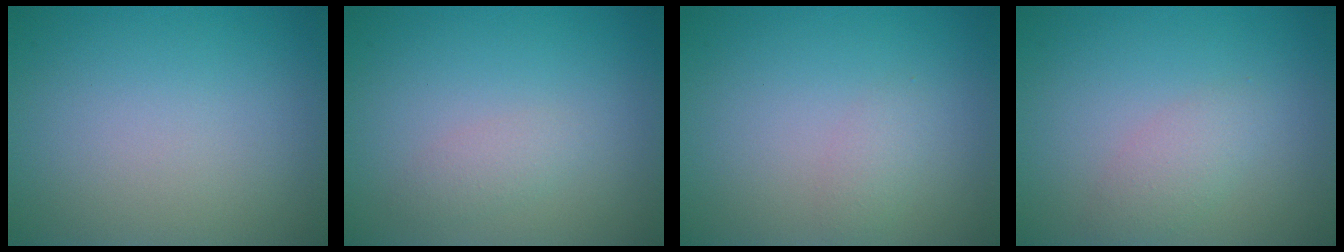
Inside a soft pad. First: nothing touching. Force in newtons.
{"total": 1.3, "press": 1.3, "slide": 0.0}
{"total": 1.1, "press": 1.1, "slide": 0.1}
{"total": 2.0, "press": 2.0, "slide": 0.1}